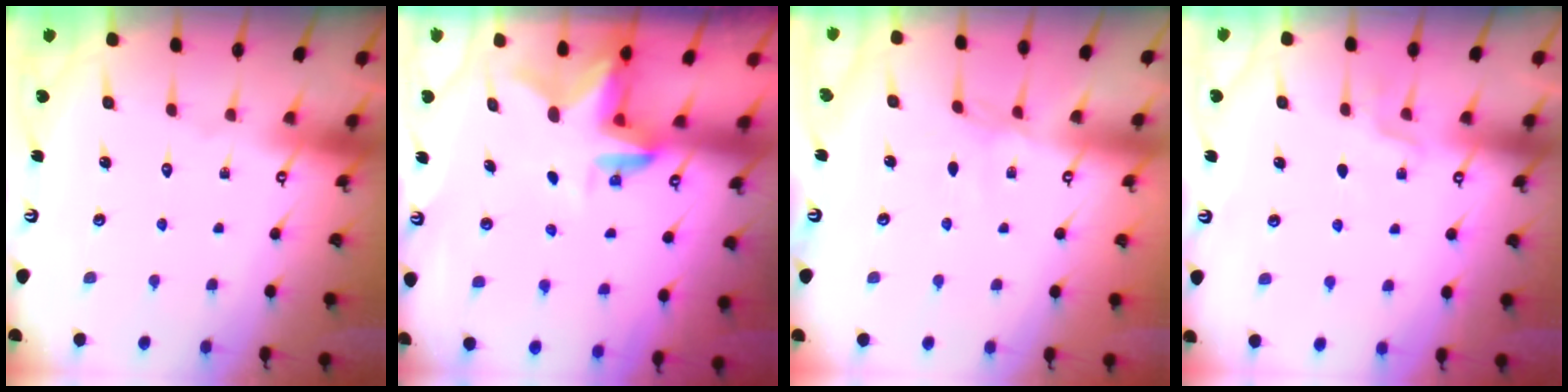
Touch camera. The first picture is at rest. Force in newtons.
{"total": 2.7, "press": 2.7, "slide": 0.2}
{"total": 1.7, "press": 1.6, "slide": 0.4}
{"total": 4.1, "press": 4.0, "slide": 1.1}